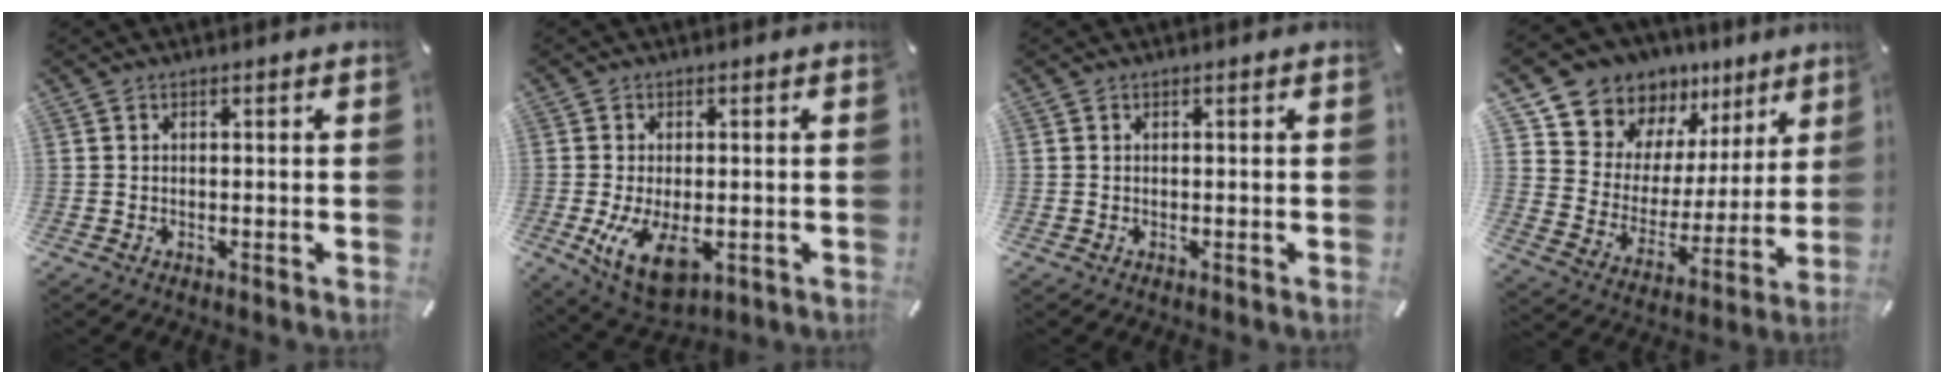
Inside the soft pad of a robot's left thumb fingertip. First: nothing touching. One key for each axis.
{"total": 9.1, "fx": -1.7, "fy": 5.3, "fz": 7.3, "tx": -0.131, "ty": -0.014, "tz": -0.025}
{"total": 0.0}
{"total": 11.8, "fx": 9.8, "fy": 6.5, "fz": -0.8, "tx": -0.008, "ty": -0.109, "tz": 0.181}